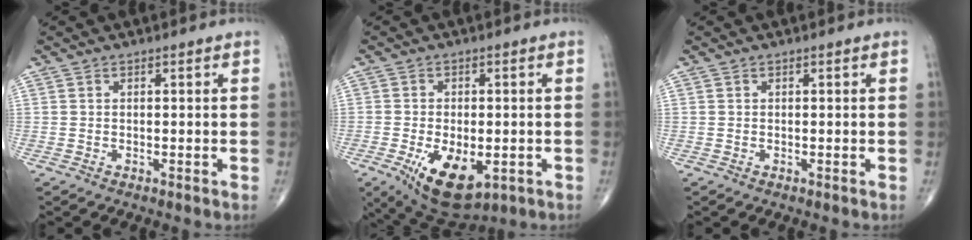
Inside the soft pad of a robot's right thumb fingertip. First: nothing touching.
{"total": 12.2, "force": [-4.1, 6.4, 9.5], "torque": [-0.148, -0.005, -0.049]}
{"total": 0.0}